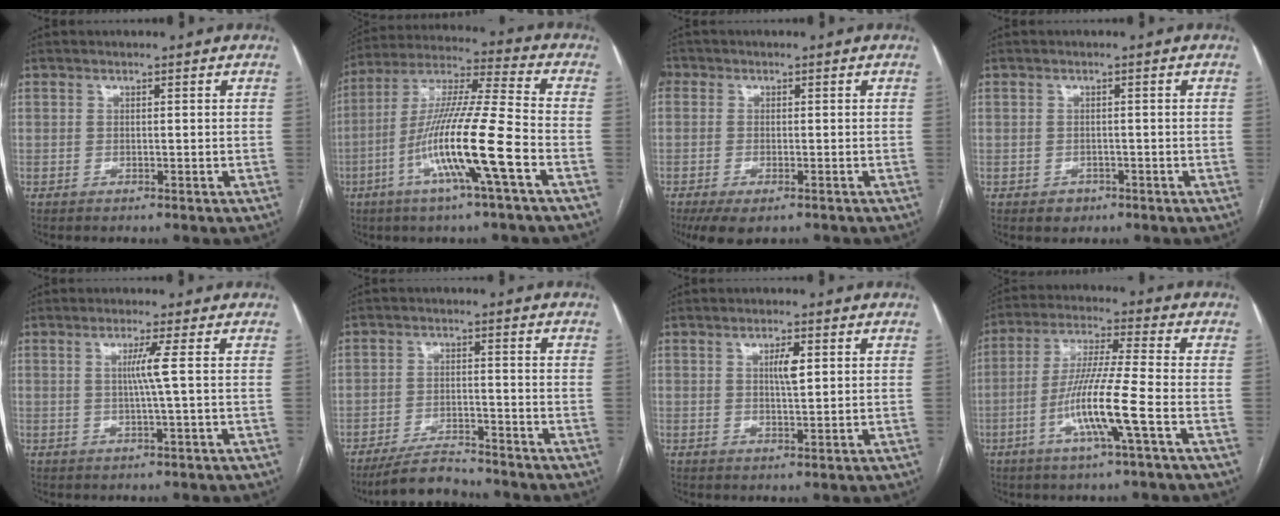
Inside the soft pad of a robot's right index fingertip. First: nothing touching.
{"total": 16.0, "force": [-5.7, -0.6, 14.9], "torque": [-0.293, -0.005, -0.111]}
{"total": 7.8, "force": [-3.5, 5.1, 4.7], "torque": [-0.113, -0.007, -0.056]}
{"total": 2.1, "force": [-1.0, 1.8, 0.4], "torque": [-0.002, 0.005, -0.012]}
{"total": 3.1, "force": [0.3, -1.2, 2.9], "torque": [-0.057, -0.003, 0.007]}
{"total": 6.4, "force": [-6.0, 1.2, 1.5], "torque": [-0.029, -0.010, -0.104]}
{"total": 3.1, "force": [0.9, 0.6, 2.9], "torque": [-0.052, 0.001, 0.016]}
{"total": 11.1, "force": [-3.9, -0.7, 10.4], "torque": [-0.204, -0.008, -0.078]}